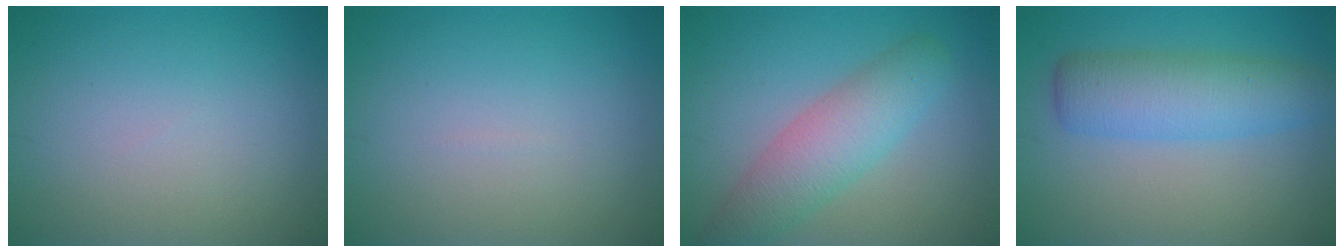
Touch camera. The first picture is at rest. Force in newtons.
{"total": 0.0}
{"total": 5.0, "press": 5.0, "slide": 0.2}
{"total": 5.3, "press": 5.3, "slide": 0.1}